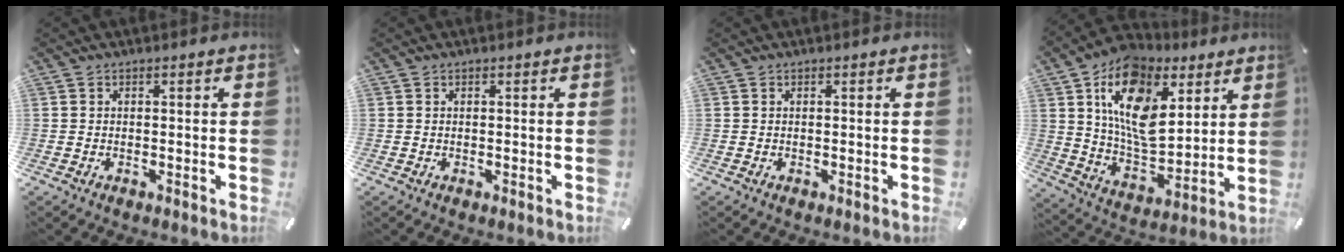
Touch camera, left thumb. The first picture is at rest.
{"total": 0.0}
{"total": 0.0}
{"total": 17.9, "force": [8.0, 11.2, 11.5], "torque": [-0.216, -0.037, 0.143]}